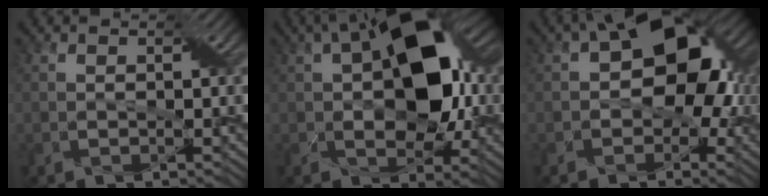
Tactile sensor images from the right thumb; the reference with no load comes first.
{"total": 13.4, "force": [1.8, 7.7, 10.8], "torque": [-0.161, 0.017, 0.023]}
{"total": 10.9, "force": [1.0, 7.0, 8.3], "torque": [-0.111, 0.015, 0.002]}